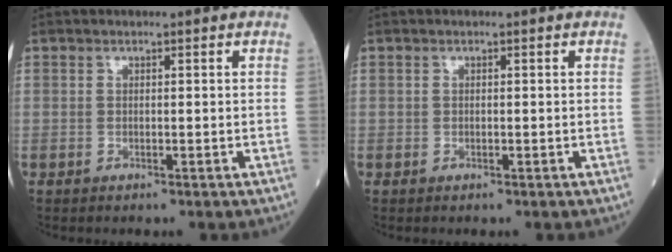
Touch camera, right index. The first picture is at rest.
{"total": 0.0}